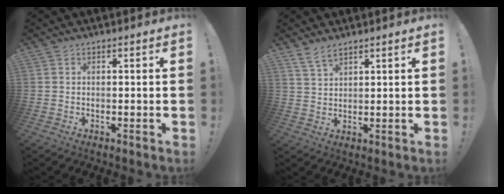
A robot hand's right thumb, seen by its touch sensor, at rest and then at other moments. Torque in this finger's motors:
{"motor_torque": [0.04, 0.33, 0.50, 0.35, -0.01]}